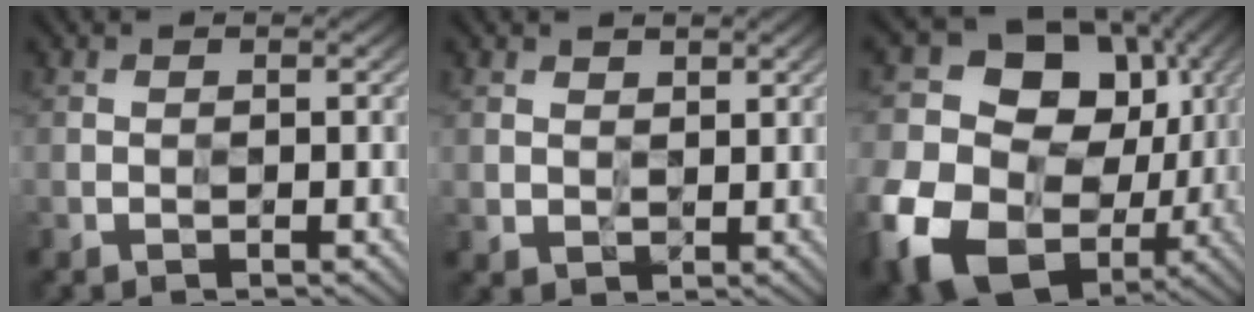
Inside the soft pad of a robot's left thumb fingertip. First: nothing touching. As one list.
[{"total": 2.0, "force": [1.5, 1.2, 0.1], "torque": [-0.002, -0.004, 0.032]}, {"total": 19.8, "force": [-1.5, 16.0, 11.5], "torque": [-0.265, -0.038, -0.003]}]